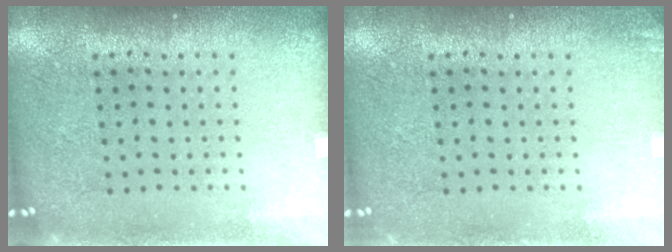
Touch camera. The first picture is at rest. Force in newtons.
{"total": 0.9, "press": 0.9, "slide": 0.2}